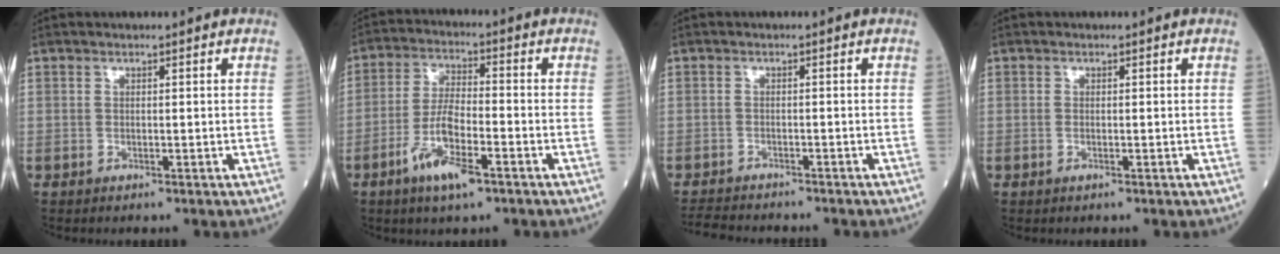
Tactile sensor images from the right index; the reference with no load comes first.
{"total": 8.9, "force": [-4.6, 1.8, 7.4], "torque": [-0.149, -0.009, -0.085]}
{"total": 5.6, "force": [-5.4, 0.9, 1.3], "torque": [-0.015, -0.016, -0.090]}
{"total": 0.6, "force": [-0.3, 0.1, 0.5], "torque": [-0.013, -0.001, -0.005]}